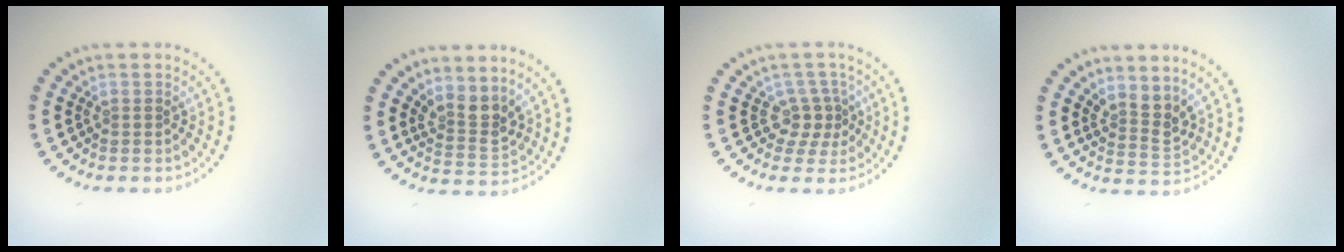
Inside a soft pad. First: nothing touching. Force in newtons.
{"total": 2.8, "press": 2.1, "slide": 1.9}
{"total": 2.4, "press": 1.7, "slide": 1.7}
{"total": 2.5, "press": 1.9, "slide": 1.6}